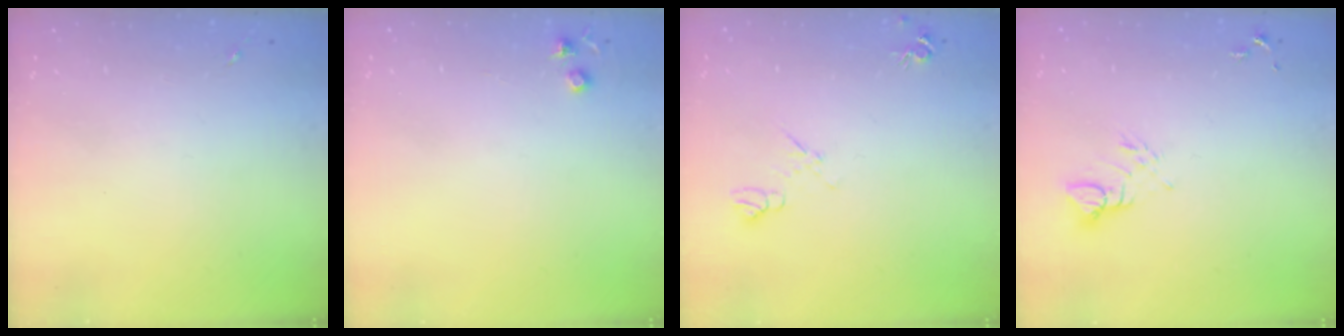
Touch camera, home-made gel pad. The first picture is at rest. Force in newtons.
{"total": 4.2, "press": 4.1, "slide": 0.7}
{"total": 7.8, "press": 7.8, "slide": 0.9}
{"total": 4.8, "press": 4.8, "slide": 0.2}